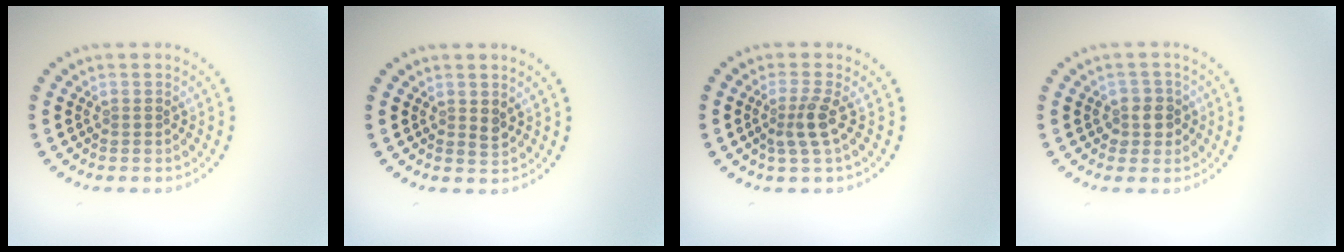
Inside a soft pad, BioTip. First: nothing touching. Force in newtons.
{"total": 1.0, "press": 1.0, "slide": 0.3}
{"total": 2.3, "press": 1.7, "slide": 1.5}
{"total": 2.2, "press": 1.9, "slide": 1.0}